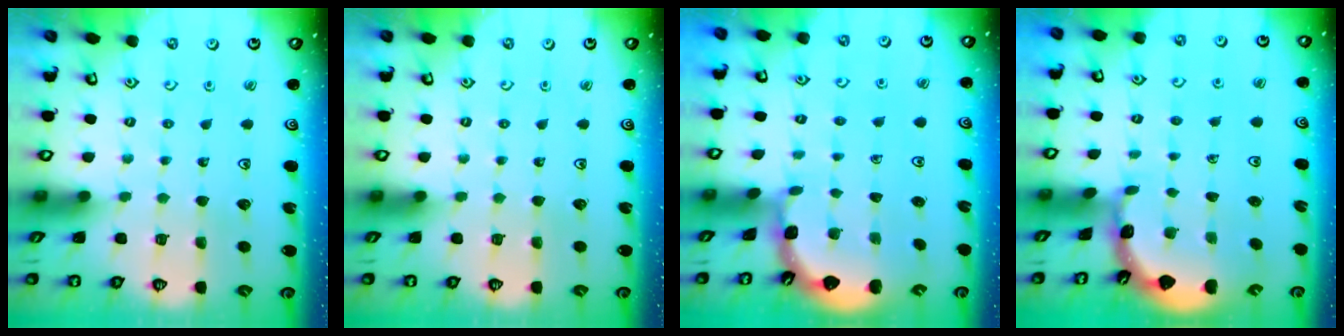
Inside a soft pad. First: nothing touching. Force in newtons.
{"total": 0.0}
{"total": 0.9, "press": 0.9, "slide": 0.2}
{"total": 1.8, "press": 1.8, "slide": 0.2}